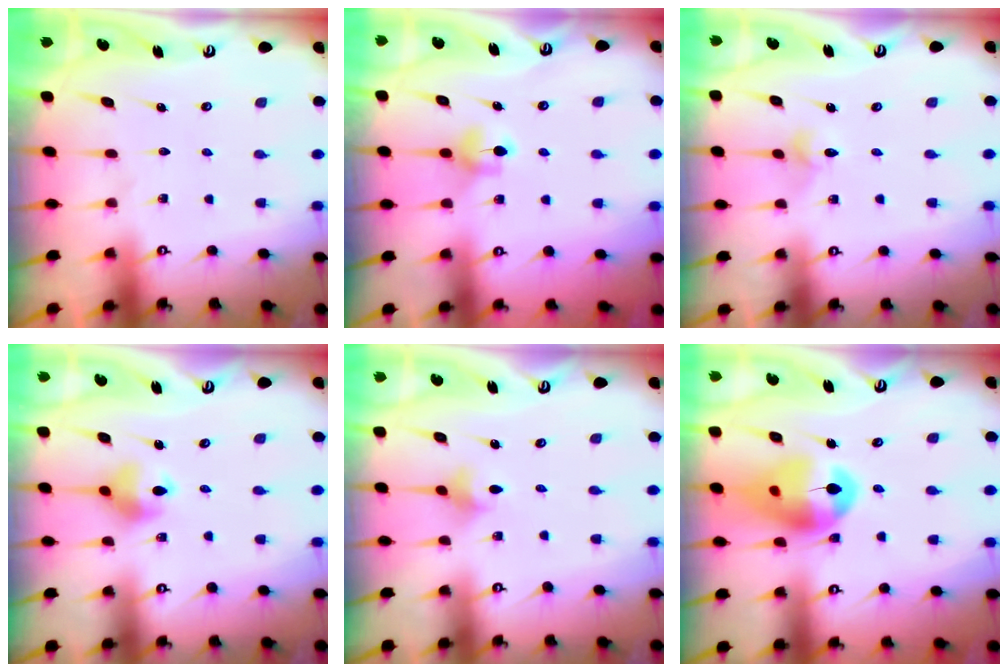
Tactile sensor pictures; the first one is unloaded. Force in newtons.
{"total": 5.7, "press": 5.6, "slide": 0.6}
{"total": 2.8, "press": 2.8, "slide": 0.3}
{"total": 8.6, "press": 8.1, "slide": 3.0}
{"total": 3.0, "press": 2.9, "slide": 0.6}
{"total": 14.4, "press": 14.4, "slide": 1.5}